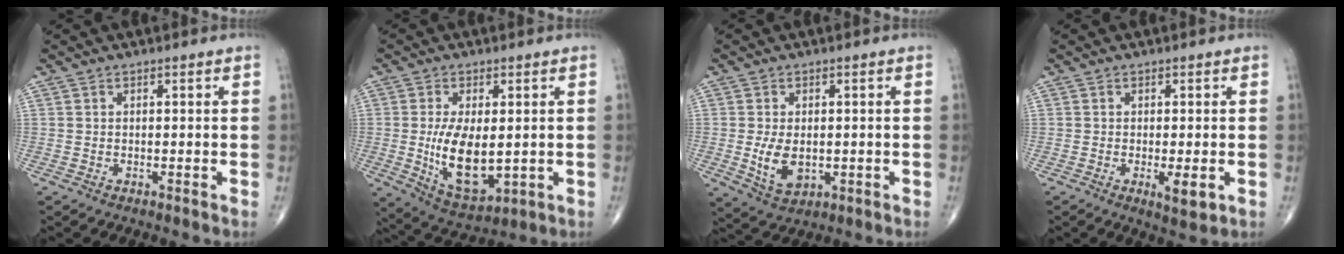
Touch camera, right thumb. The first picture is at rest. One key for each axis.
{"total": 12.0, "fx": -0.5, "fy": 5.9, "fz": 10.4, "tx": -0.177, "ty": -0.020, "tz": 0.008}
{"total": 6.5, "fx": -0.7, "fy": 4.1, "fz": 5.1, "tx": -0.081, "ty": -0.012, "tz": -0.001}
{"total": 3.7, "fx": -1.0, "fy": 1.0, "fz": 3.4, "tx": -0.050, "ty": -0.010, "tz": -0.015}